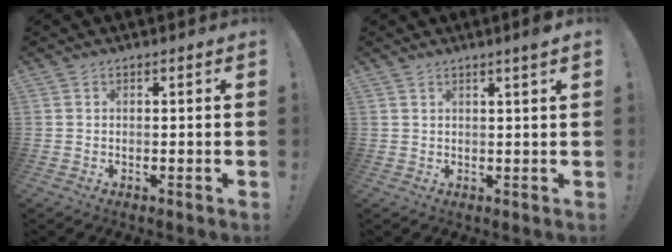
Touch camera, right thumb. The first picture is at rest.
{"total": 2.5, "force": [1.5, -0.2, 2.0], "torque": [-0.029, -0.008, 0.023]}